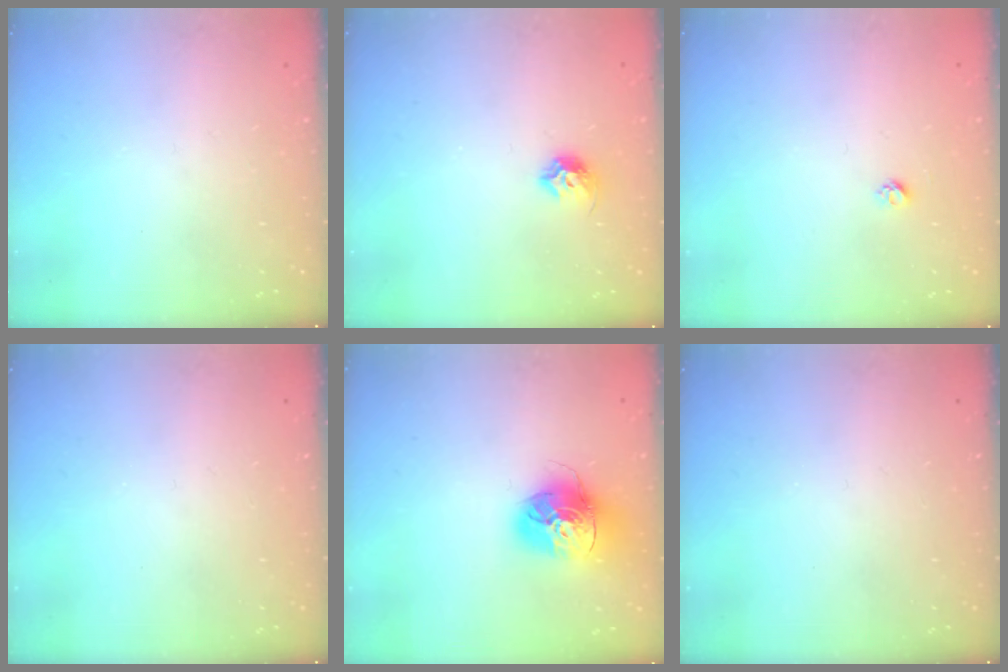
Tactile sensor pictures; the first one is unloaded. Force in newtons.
{"total": 7.7, "press": 7.7, "slide": 1.0}
{"total": 3.6, "press": 3.6, "slide": 0.3}
{"total": 0.0}
{"total": 16.6, "press": 16.6, "slide": 1.6}
{"total": 0.0}